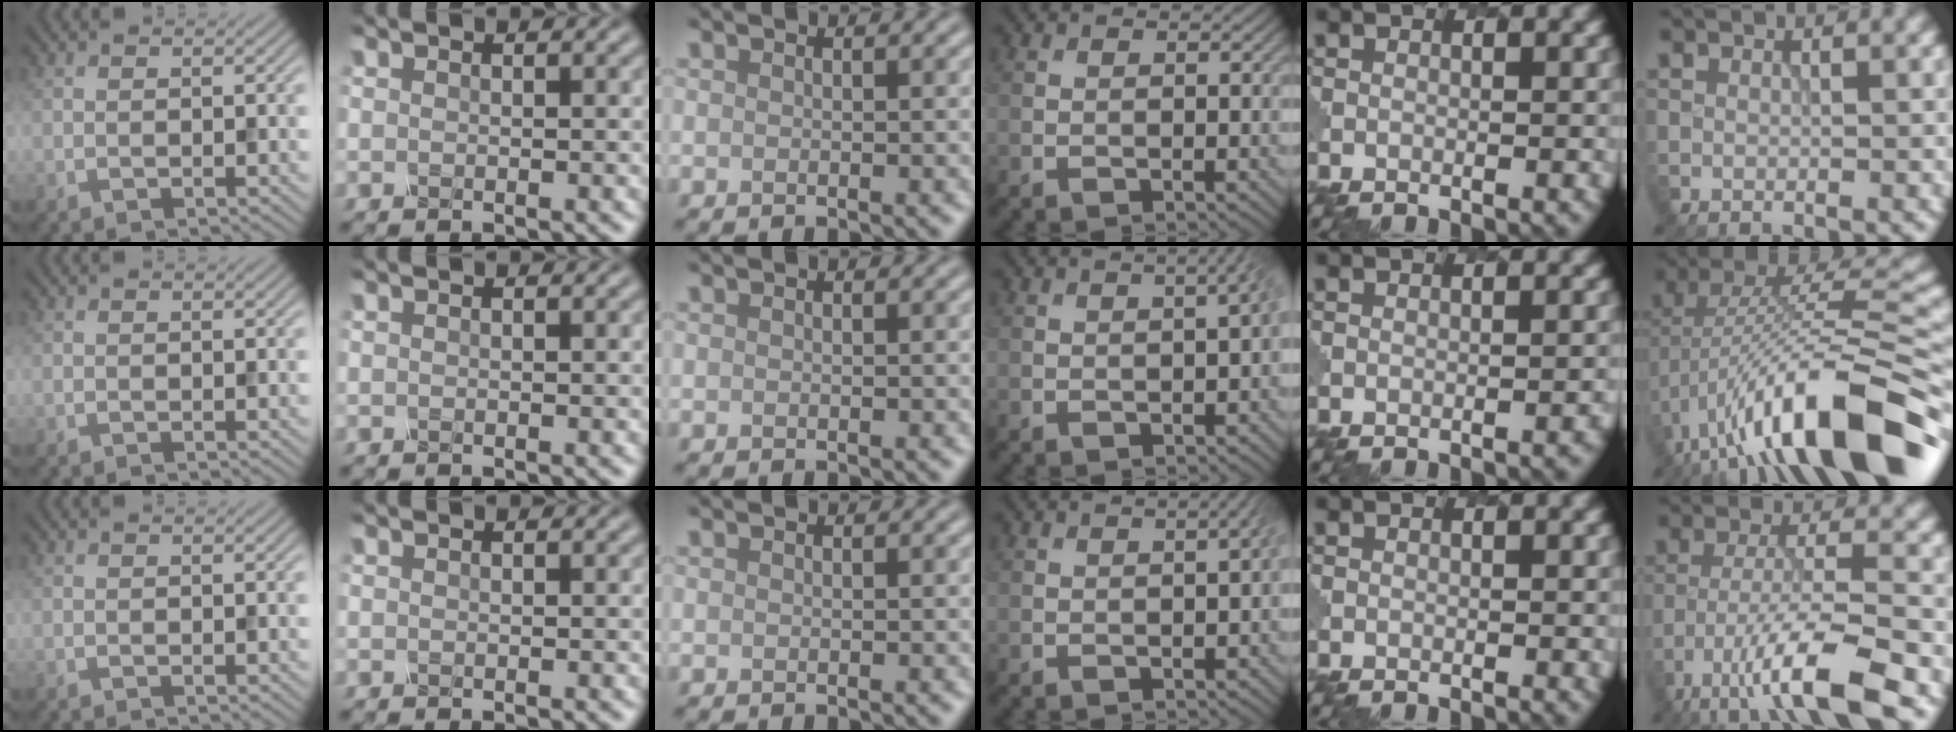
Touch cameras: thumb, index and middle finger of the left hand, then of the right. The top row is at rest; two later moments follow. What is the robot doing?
{"motion": "pour", "object": "mug"}